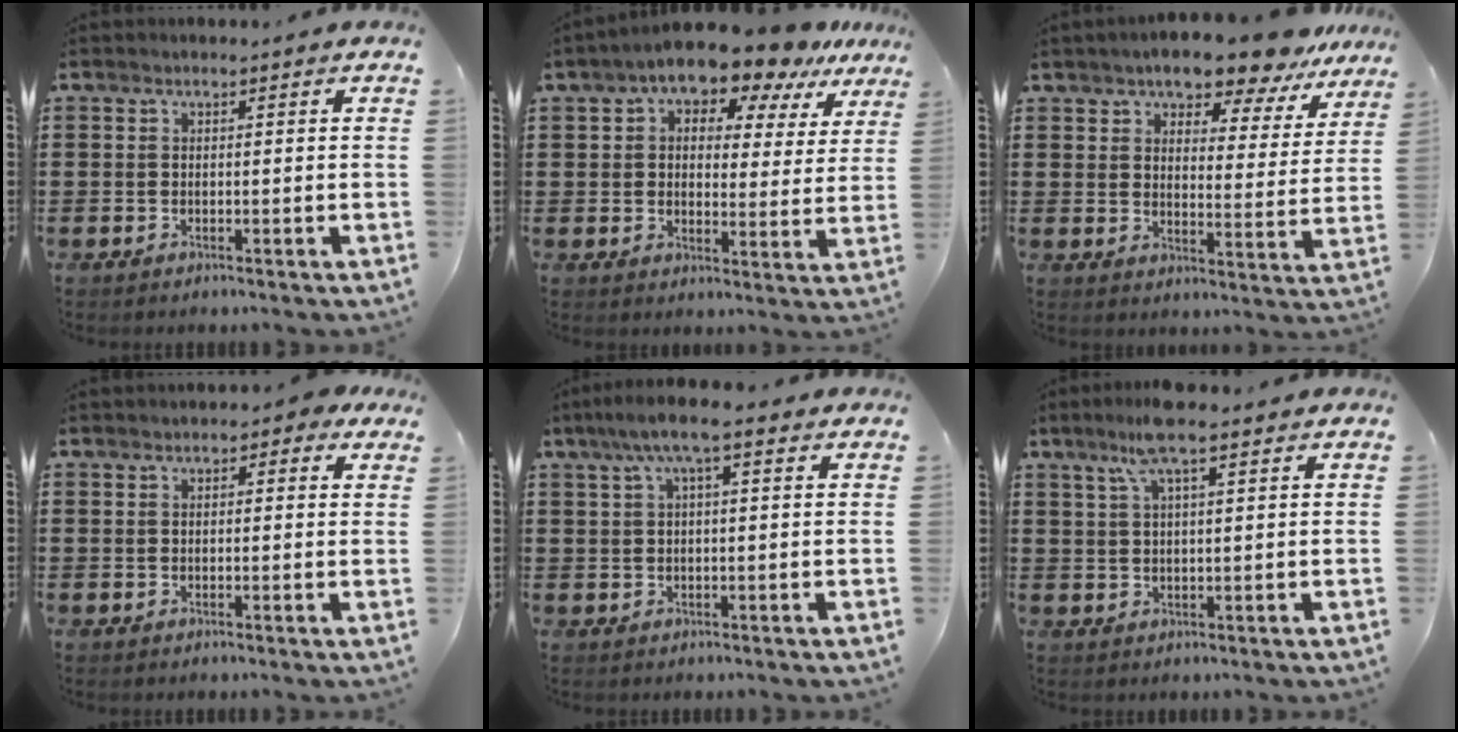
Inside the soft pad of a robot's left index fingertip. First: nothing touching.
{"total": 8.6, "force": [7.3, 2.8, 3.6], "torque": [-0.080, -0.032, 0.127]}
{"total": 7.9, "force": [7.3, 1.2, 2.9], "torque": [-0.070, -0.037, 0.127]}
{"total": 1.6, "force": [1.1, 0.7, 1.0], "torque": [-0.015, 0.003, 0.017]}
{"total": 5.8, "force": [2.9, 1.0, 4.9], "torque": [-0.100, 0.009, 0.049]}
{"total": 6.7, "force": [4.1, 0.8, 5.3], "torque": [-0.111, 0.008, 0.072]}